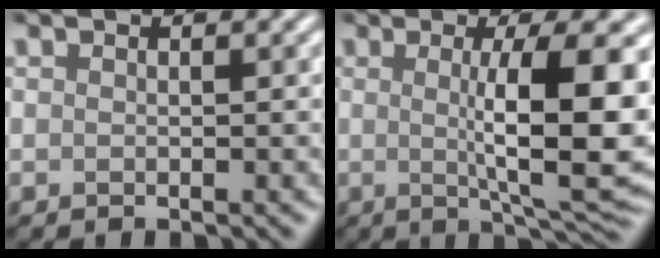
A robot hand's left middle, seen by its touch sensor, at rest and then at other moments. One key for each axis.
{"total": 9.7, "fx": 0.4, "fy": 2.1, "fz": 9.5, "tx": -0.126, "ty": -0.004, "tz": 0.017}